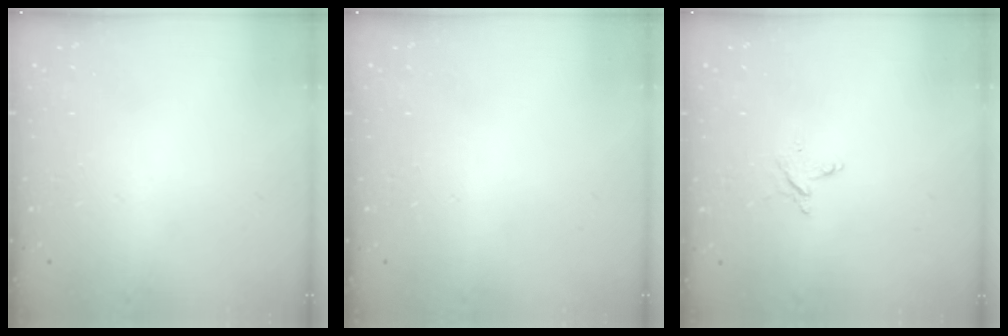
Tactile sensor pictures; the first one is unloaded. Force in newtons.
{"total": 0.0}
{"total": 2.4, "press": 2.4, "slide": 0.2}